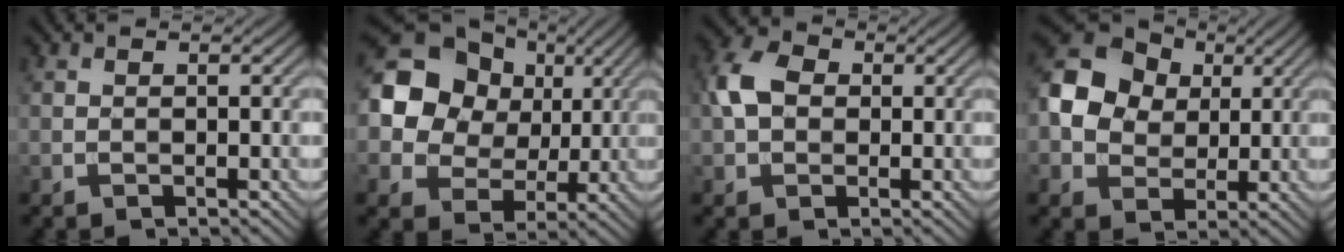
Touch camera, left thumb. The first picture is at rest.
{"total": 16.6, "force": [4.0, 14.4, 7.3], "torque": [-0.222, 0.043, 0.068]}
{"total": 5.2, "force": [0.4, 4.0, 3.3], "torque": [-0.077, 0.010, -0.001]}
{"total": 12.2, "force": [2.1, 10.0, 6.7], "torque": [-0.179, 0.028, 0.028]}